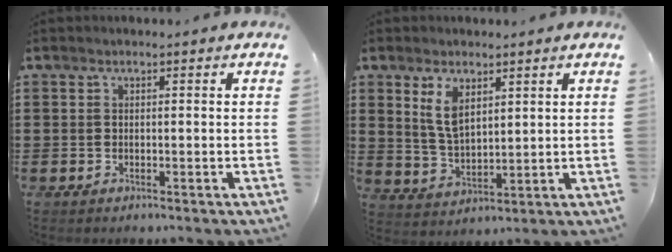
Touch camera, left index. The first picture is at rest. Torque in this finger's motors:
{"motor_torque": [0.95, 0.44, 0.63, 0.08]}